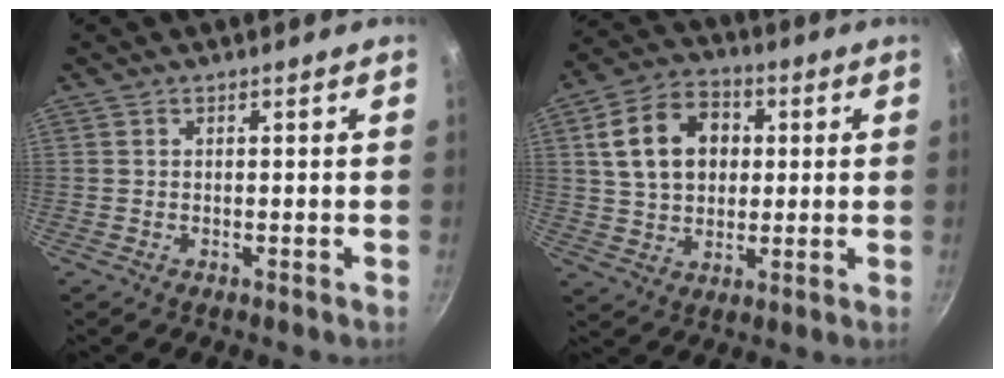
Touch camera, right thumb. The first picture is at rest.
{"total": 13.7, "force": [2.9, 10.2, 8.7], "torque": [-0.128, 0.015, 0.044]}